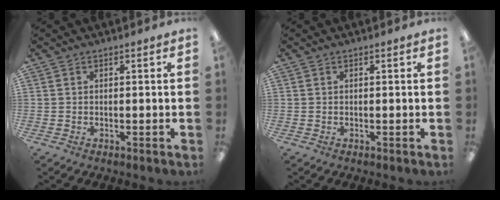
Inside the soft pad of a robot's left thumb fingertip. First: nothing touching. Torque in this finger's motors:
{"motor_torque": [-0.03, 0.05, -0.09, 0.00, 0.00]}